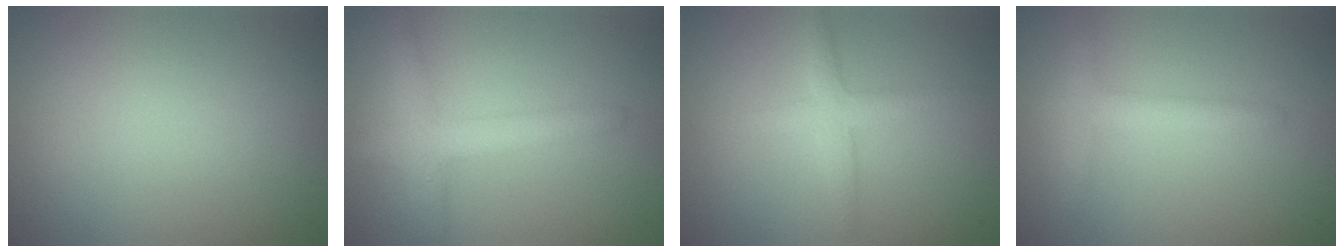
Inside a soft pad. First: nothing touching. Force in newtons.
{"total": 3.7, "press": 3.7, "slide": 0.3}
{"total": 2.5, "press": 2.5, "slide": 0.1}
{"total": 2.3, "press": 2.3, "slide": 0.2}